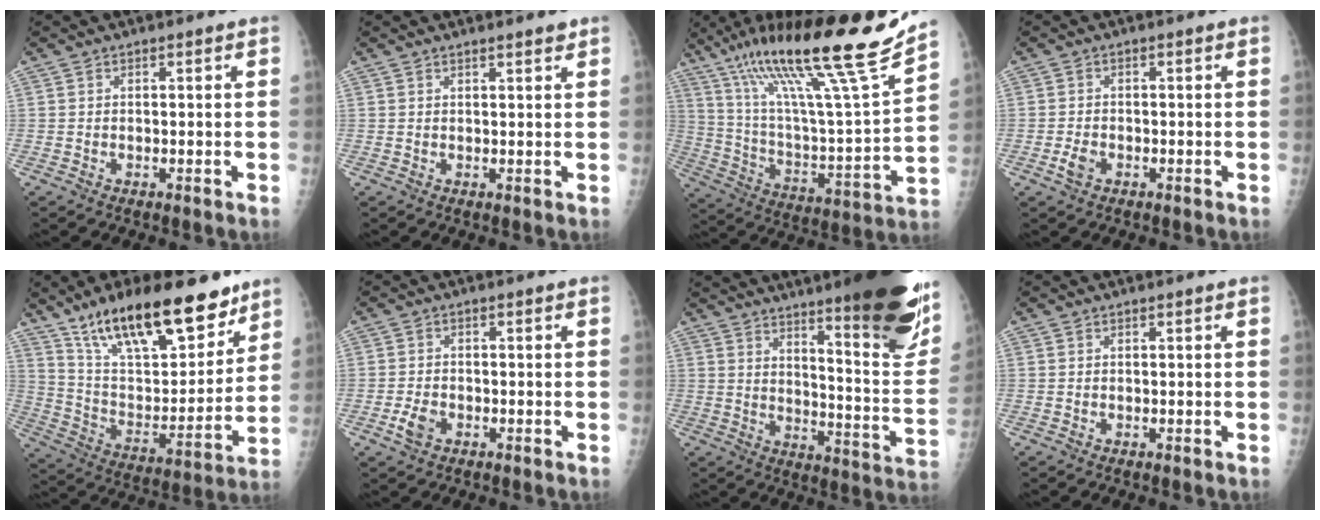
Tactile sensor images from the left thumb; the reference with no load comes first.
{"total": 1.5, "force": [1.2, 0.2, 0.8], "torque": [-0.009, -0.007, 0.017]}
{"total": 27.3, "force": [19.3, 2.3, 19.2], "torque": [-0.301, -0.061, 0.333]}
{"total": 2.4, "force": [-1.1, 1.5, 1.5], "torque": [-0.031, 0.002, -0.021]}
{"total": 24.9, "force": [17.1, 9.2, 15.6], "torque": [-0.214, -0.062, 0.291]}
{"total": 3.2, "force": [-1.5, 2.1, 2.0], "torque": [-0.041, 0.005, -0.028]}
{"total": 26.2, "force": [17.0, 4.2, 19.5], "torque": [-0.234, -0.091, 0.234]}
{"total": 0.0}